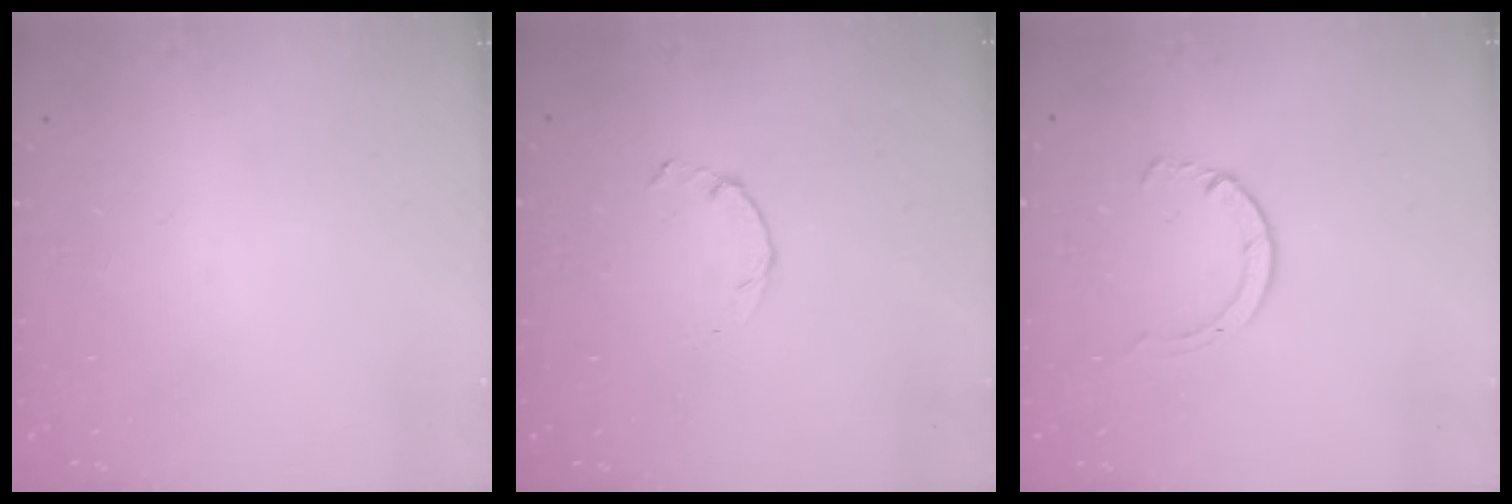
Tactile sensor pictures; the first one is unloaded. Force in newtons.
{"total": 0.8, "press": 0.7, "slide": 0.2}
{"total": 2.8, "press": 2.8, "slide": 0.4}